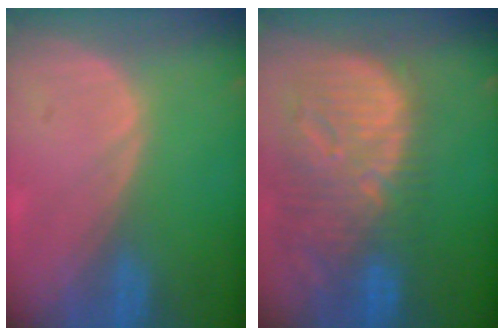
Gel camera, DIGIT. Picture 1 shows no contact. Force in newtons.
{"total": 13.2, "press": 11.5, "slide": 6.5}